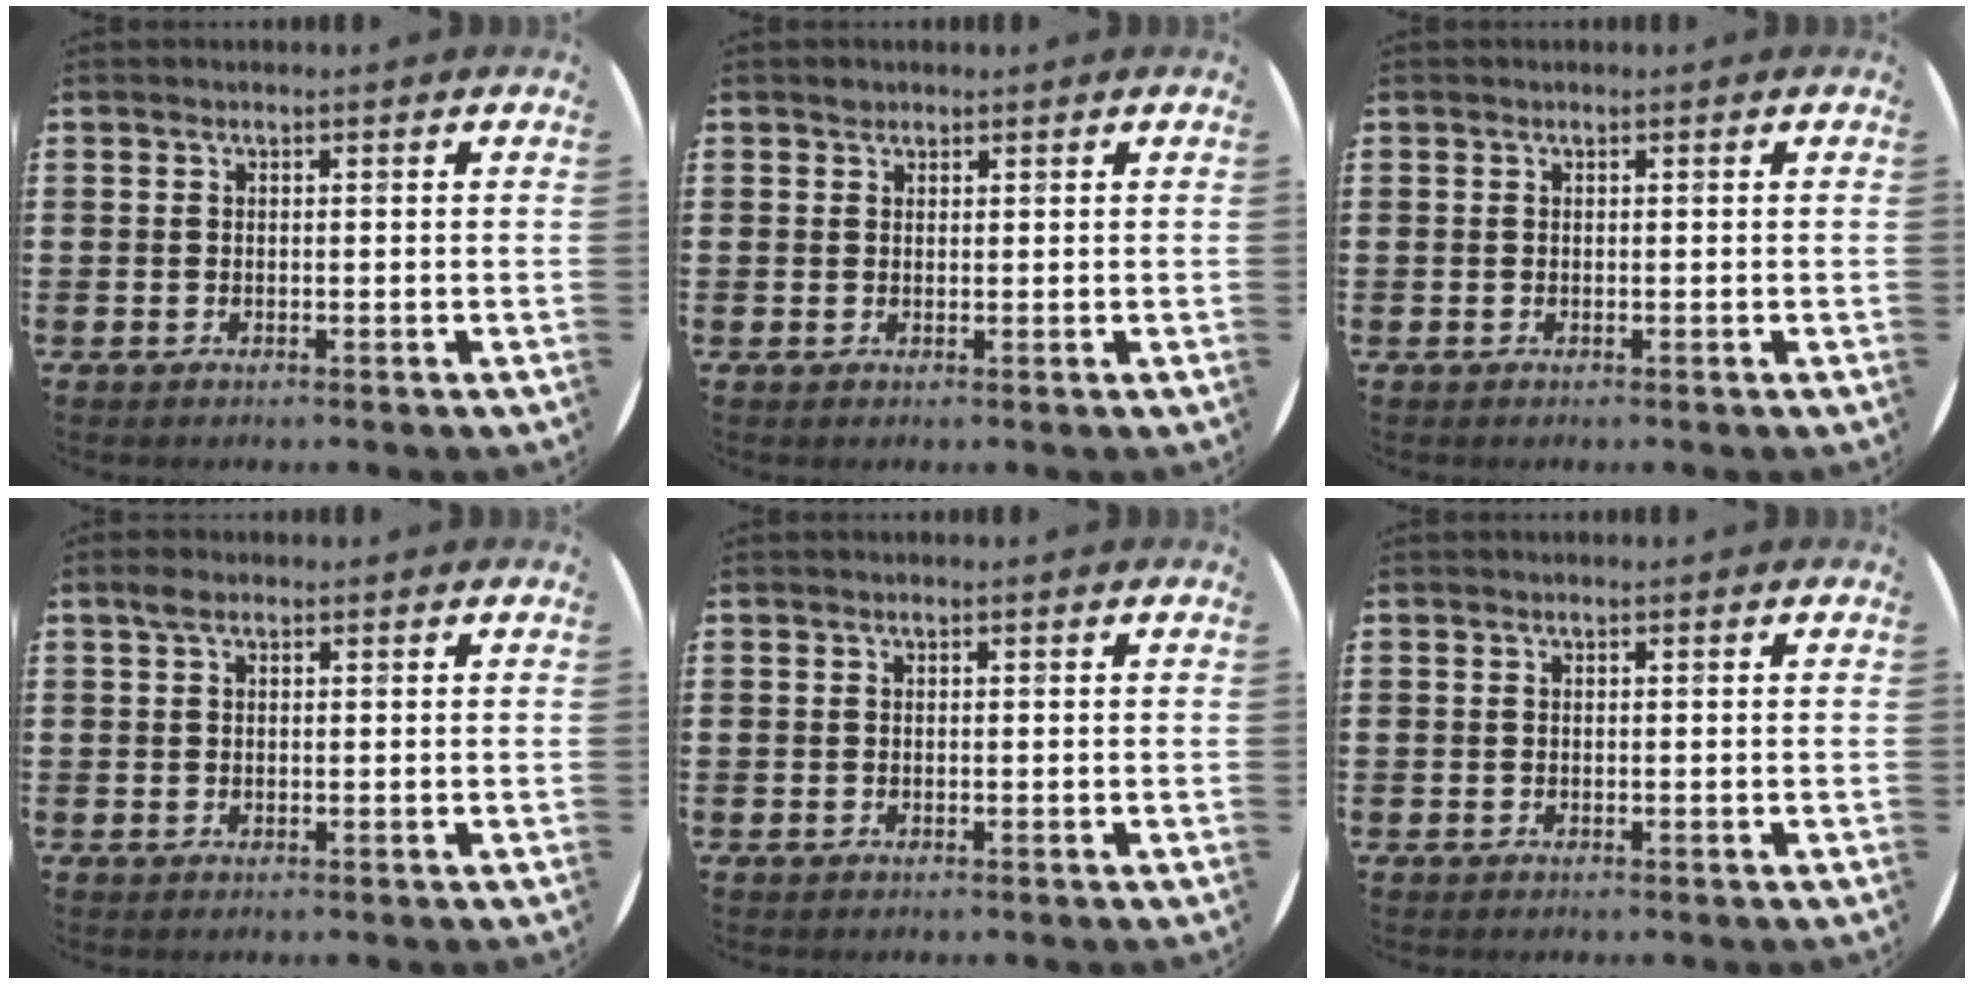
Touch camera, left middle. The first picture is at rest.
{"total": 0.8, "force": [0.7, 0.4, 0.0], "torque": [0.006, -0.002, 0.012]}
{"total": 0.0}
{"total": 1.5, "force": [0.8, 0.9, 0.9], "torque": [-0.014, 0.003, 0.012]}
{"total": 0.0}
{"total": 0.0}